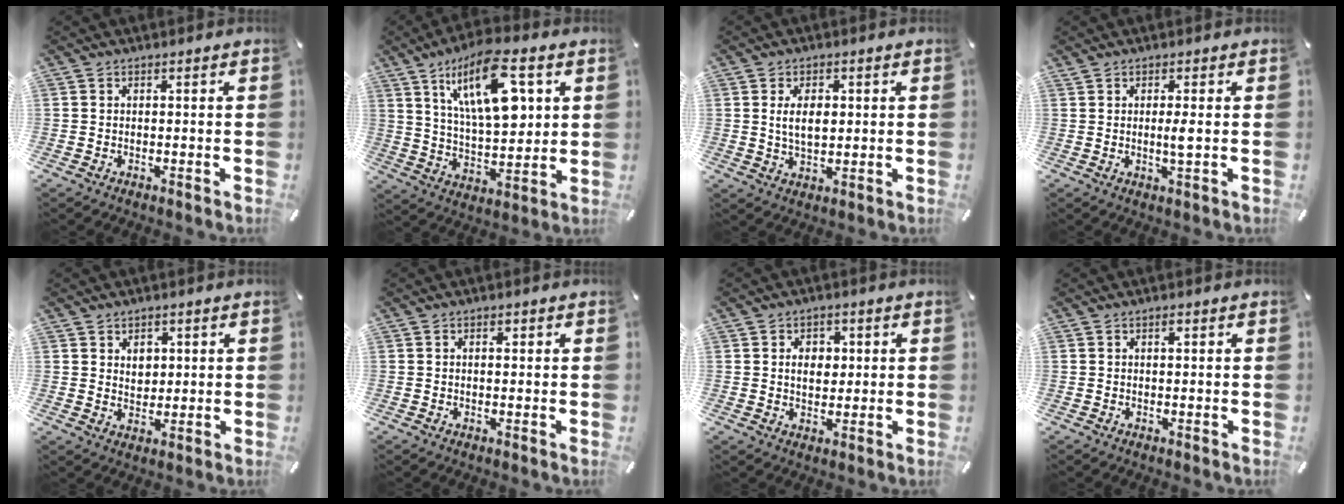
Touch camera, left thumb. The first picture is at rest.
{"total": 19.1, "force": [8.4, 8.7, 14.8], "torque": [-0.258, -0.017, 0.135]}
{"total": 5.9, "force": [1.0, 3.4, 4.7], "torque": [-0.089, 0.000, 0.010]}
{"total": 2.8, "force": [0.4, 0.2, 2.7], "torque": [-0.054, -0.005, 0.005]}
{"total": 4.0, "force": [1.4, 3.4, 1.5], "torque": [-0.014, -0.004, 0.021]}
{"total": 1.4, "force": [0.4, 0.8, 1.1], "torque": [-0.007, -0.001, 0.002]}
{"total": 5.0, "force": [0.8, 3.9, 3.1], "torque": [-0.044, -0.001, 0.007]}
{"total": 0.8, "force": [0.3, 0.3, 0.7], "torque": [-0.013, 0.003, 0.006]}